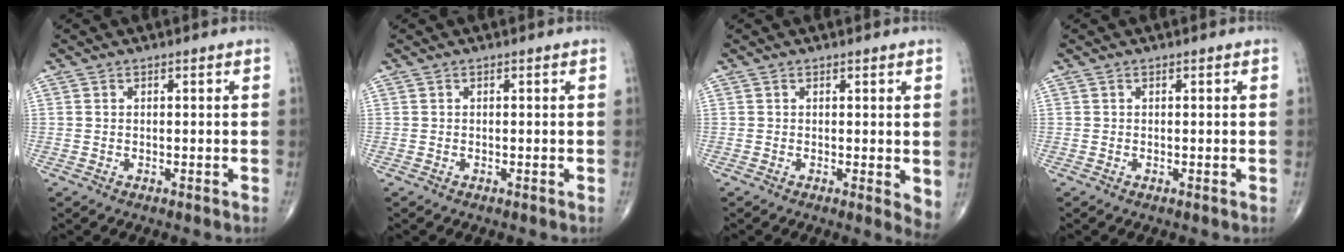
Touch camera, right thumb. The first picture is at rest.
{"total": 0.0}
{"total": 3.3, "force": [0.7, 1.2, 3.0], "torque": [-0.040, -0.012, 0.009]}
{"total": 0.0}